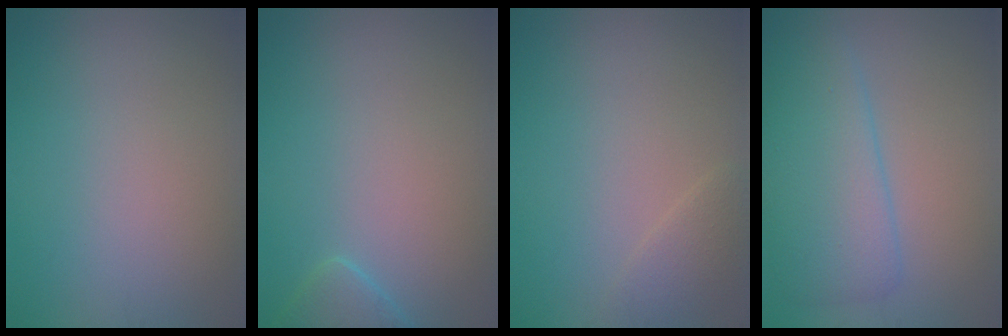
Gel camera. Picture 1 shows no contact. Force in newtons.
{"total": 1.9, "press": 1.9, "slide": 0.2}
{"total": 1.6, "press": 1.6, "slide": 0.1}
{"total": 5.4, "press": 5.4, "slide": 0.3}